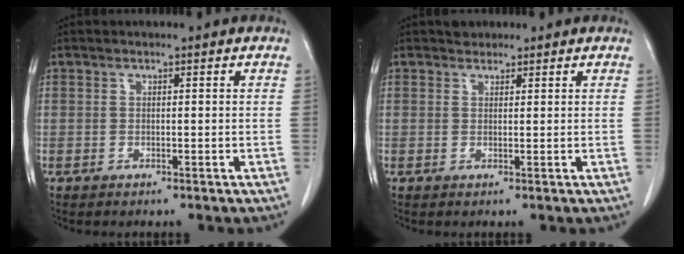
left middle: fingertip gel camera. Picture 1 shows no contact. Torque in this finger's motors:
{"motor_torque": [-0.09, 0.10, -0.06, -0.01]}